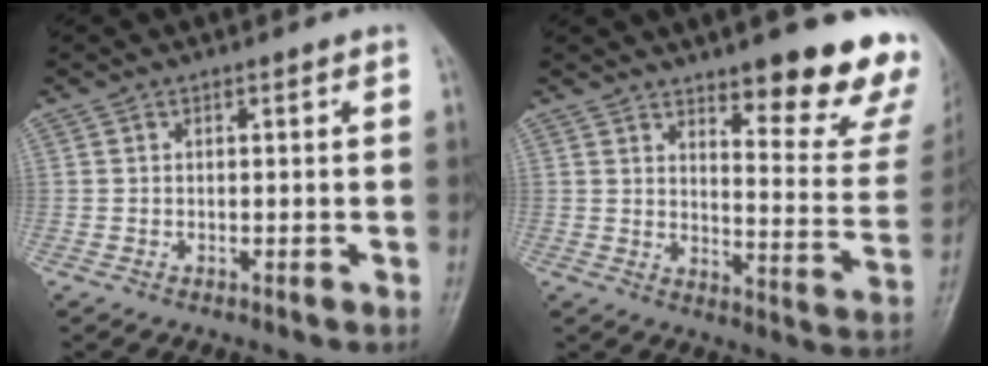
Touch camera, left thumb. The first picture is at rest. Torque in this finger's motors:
{"motor_torque": [0.77, 0.43, 1.41, -1.35, 0.10]}